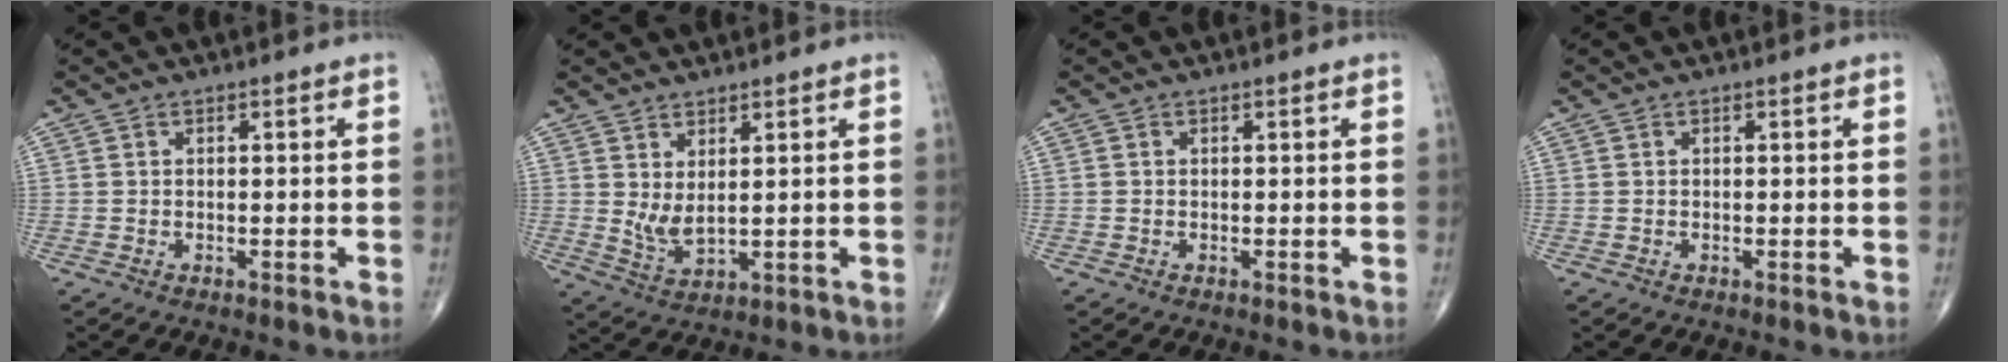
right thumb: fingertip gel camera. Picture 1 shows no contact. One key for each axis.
{"total": 4.6, "fx": 1.5, "fy": 1.8, "fz": 3.9, "tx": -0.075, "ty": -0.023, "tz": 0.039}
{"total": 0.0}
{"total": 0.0}